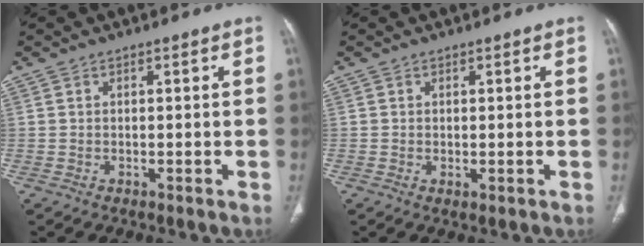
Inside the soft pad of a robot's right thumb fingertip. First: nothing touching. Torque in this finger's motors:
{"motor_torque": [-0.18, -0.01, -0.06, -0.11, -0.01]}